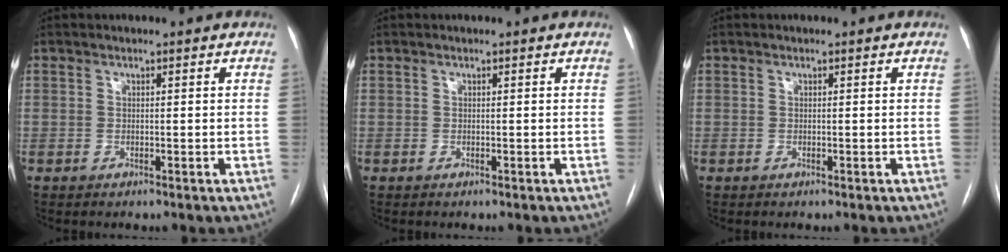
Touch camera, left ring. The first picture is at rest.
{"total": 0.0}
{"total": 0.0}